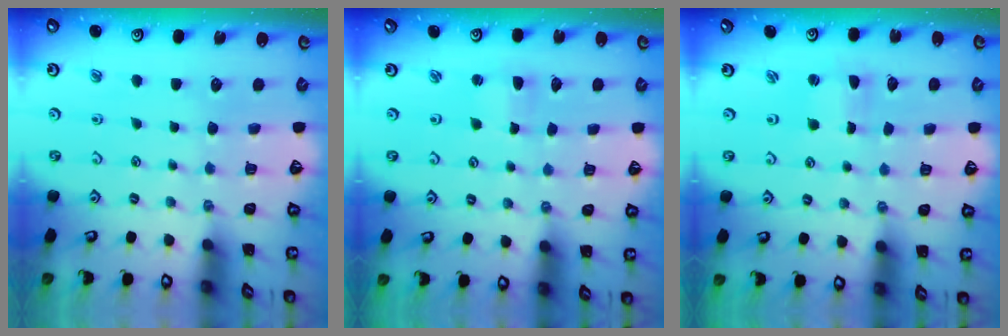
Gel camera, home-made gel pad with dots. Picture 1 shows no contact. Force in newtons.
{"total": 2.7, "press": 2.7, "slide": 0.3}
{"total": 0.6, "press": 0.5, "slide": 0.2}